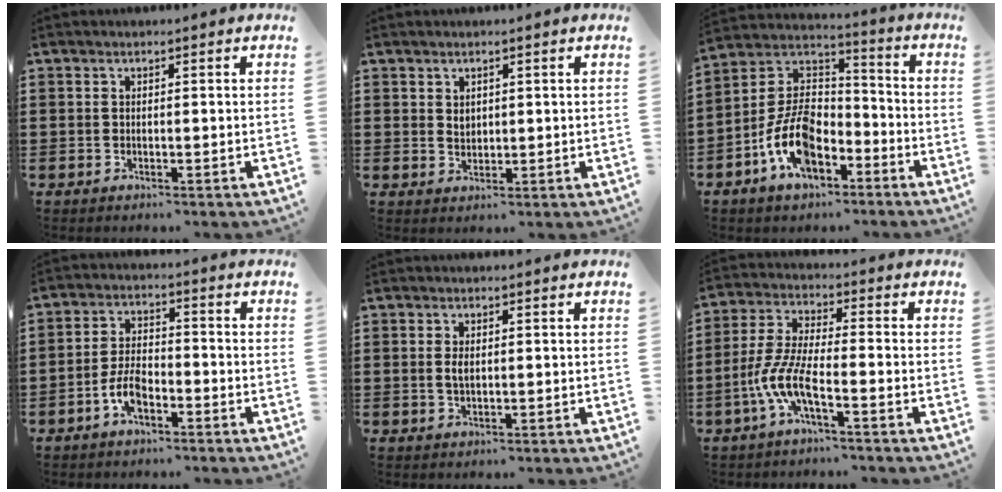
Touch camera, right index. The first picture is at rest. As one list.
[{"total": 1.7, "force": [0.8, 1.3, 0.8], "torque": [-0.020, 0.005, 0.015]}, {"total": 11.1, "force": [-5.3, 6.1, 7.5], "torque": [-0.182, 0.003, -0.106]}, {"total": 5.7, "force": [-2.9, 2.7, 4.1], "torque": [-0.102, 0.001, -0.061]}, {"total": 2.0, "force": [0.2, 0.9, 1.8], "torque": [-0.038, 0.005, 0.002]}, {"total": 7.7, "force": [-3.8, 1.7, 6.5], "torque": [-0.165, -0.016, -0.080]}]